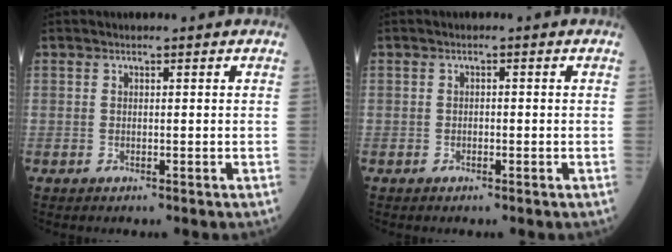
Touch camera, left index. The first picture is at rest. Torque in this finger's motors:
{"motor_torque": [-0.26, 0.01, -0.01, -0.01]}